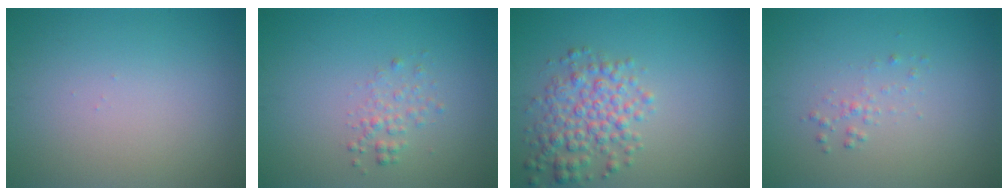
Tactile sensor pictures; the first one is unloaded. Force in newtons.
{"total": 1.4, "press": 1.4, "slide": 0.1}
{"total": 4.1, "press": 4.1, "slide": 0.1}
{"total": 0.9, "press": 0.9, "slide": 0.0}